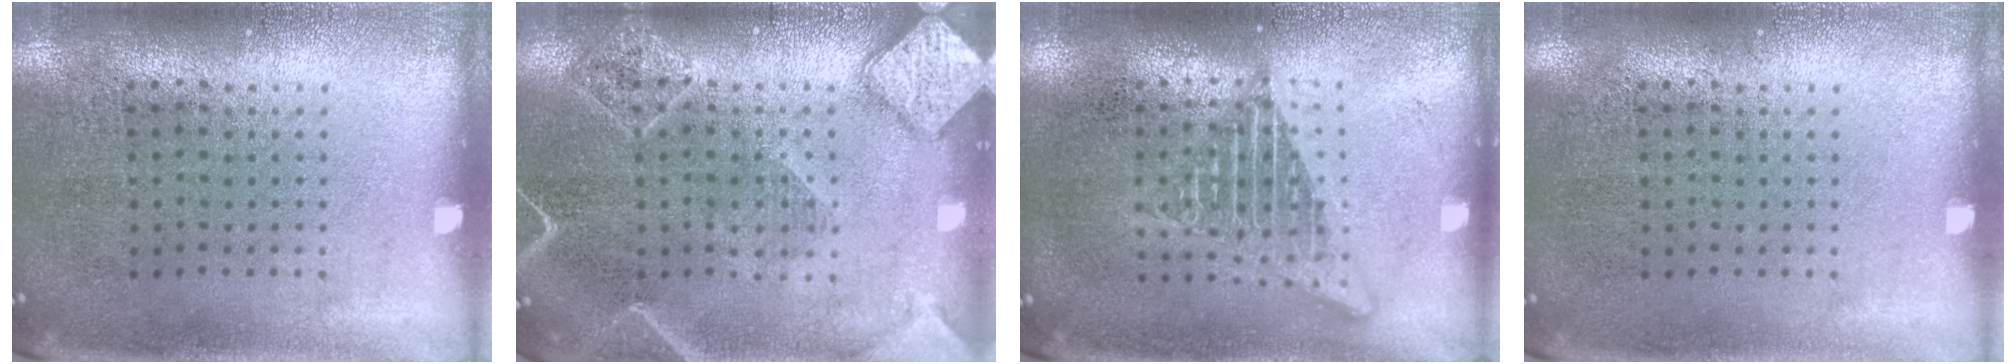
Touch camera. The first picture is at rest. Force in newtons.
{"total": 1.9, "press": 1.9, "slide": 0.2}
{"total": 2.6, "press": 2.6, "slide": 0.3}
{"total": 0.0}